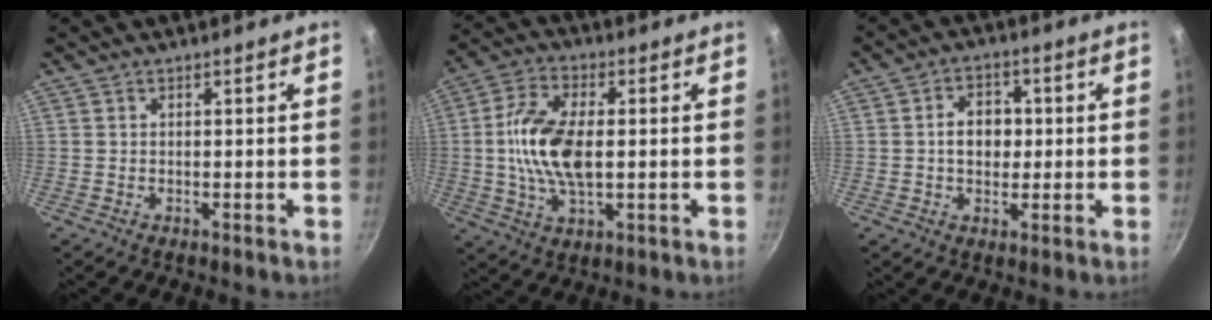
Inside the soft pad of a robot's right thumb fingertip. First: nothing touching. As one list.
[{"total": 13.0, "force": [0.3, 6.7, 11.1], "torque": [-0.213, 0.016, 0.000]}, {"total": 6.8, "force": [0.2, 5.2, 4.3], "torque": [-0.038, 0.011, -0.001]}]